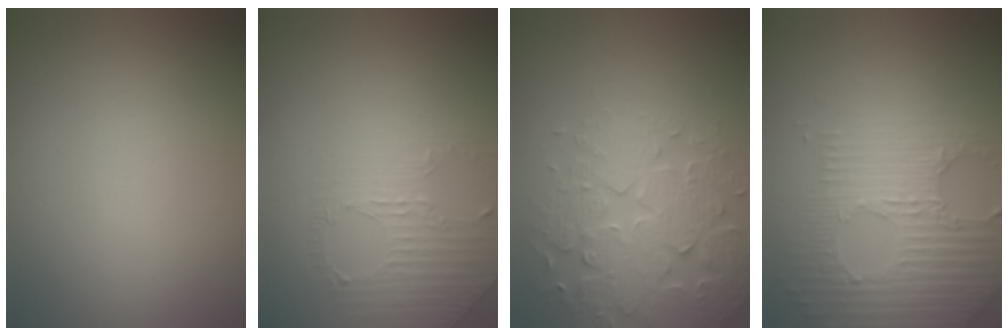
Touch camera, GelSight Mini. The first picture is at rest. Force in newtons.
{"total": 1.6, "press": 1.0, "slide": 1.2}
{"total": 4.6, "press": 4.6, "slide": 0.7}
{"total": 4.5, "press": 4.1, "slide": 1.8}